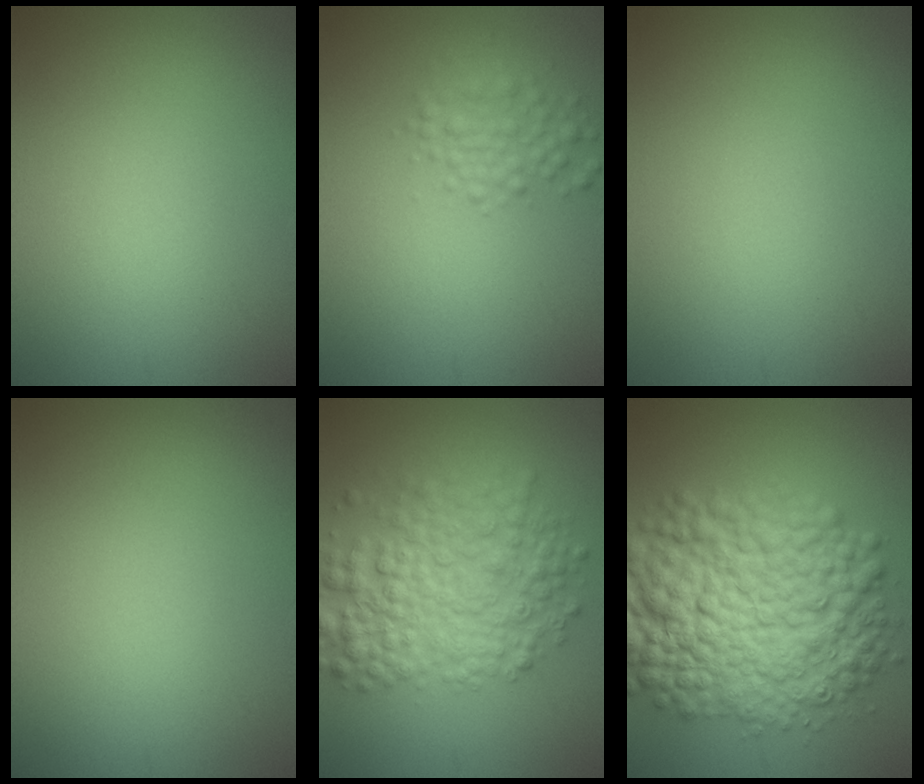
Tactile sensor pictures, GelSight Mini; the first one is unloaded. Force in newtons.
{"total": 2.5, "press": 2.5, "slide": 0.0}
{"total": 0.0}
{"total": 0.0}
{"total": 7.0, "press": 7.0, "slide": 0.1}
{"total": 12.5, "press": 12.5, "slide": 0.2}